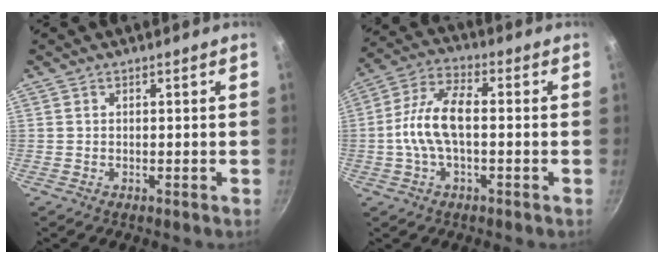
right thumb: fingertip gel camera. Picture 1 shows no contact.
{"total": 10.6, "force": [-0.8, 5.1, 9.3], "torque": [-0.182, 0.033, -0.027]}